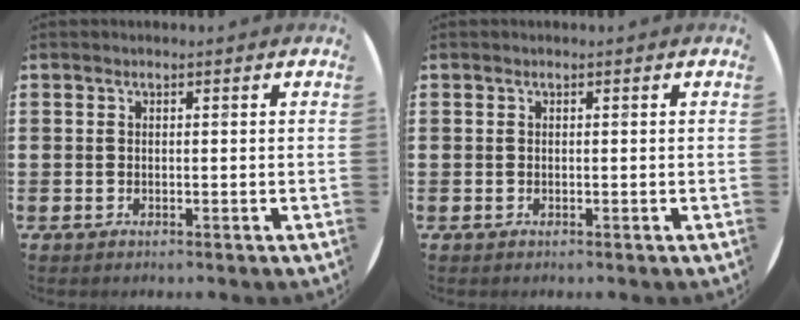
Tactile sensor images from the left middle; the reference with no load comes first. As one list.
[{"total": 0.0}]